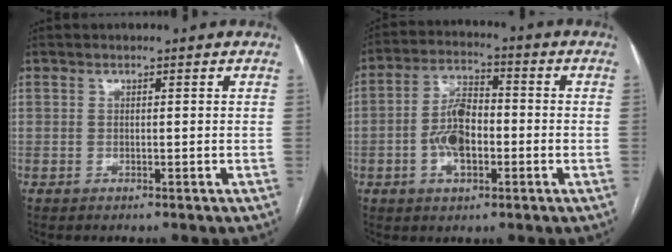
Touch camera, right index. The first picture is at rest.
{"total": 8.2, "force": [-1.7, 3.9, 7.0], "torque": [-0.145, 0.016, -0.031]}